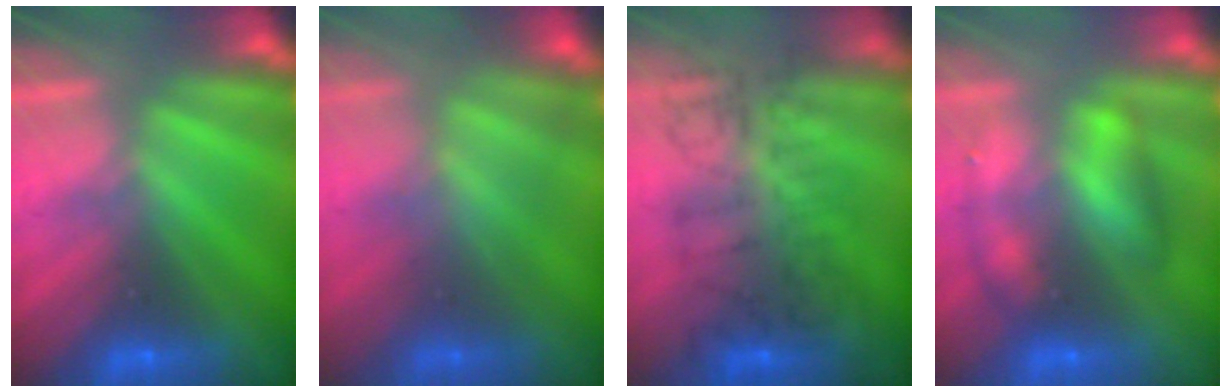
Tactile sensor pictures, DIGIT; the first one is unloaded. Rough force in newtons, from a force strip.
{"total": 3.9}
{"total": 4.5}
{"total": 2.5}